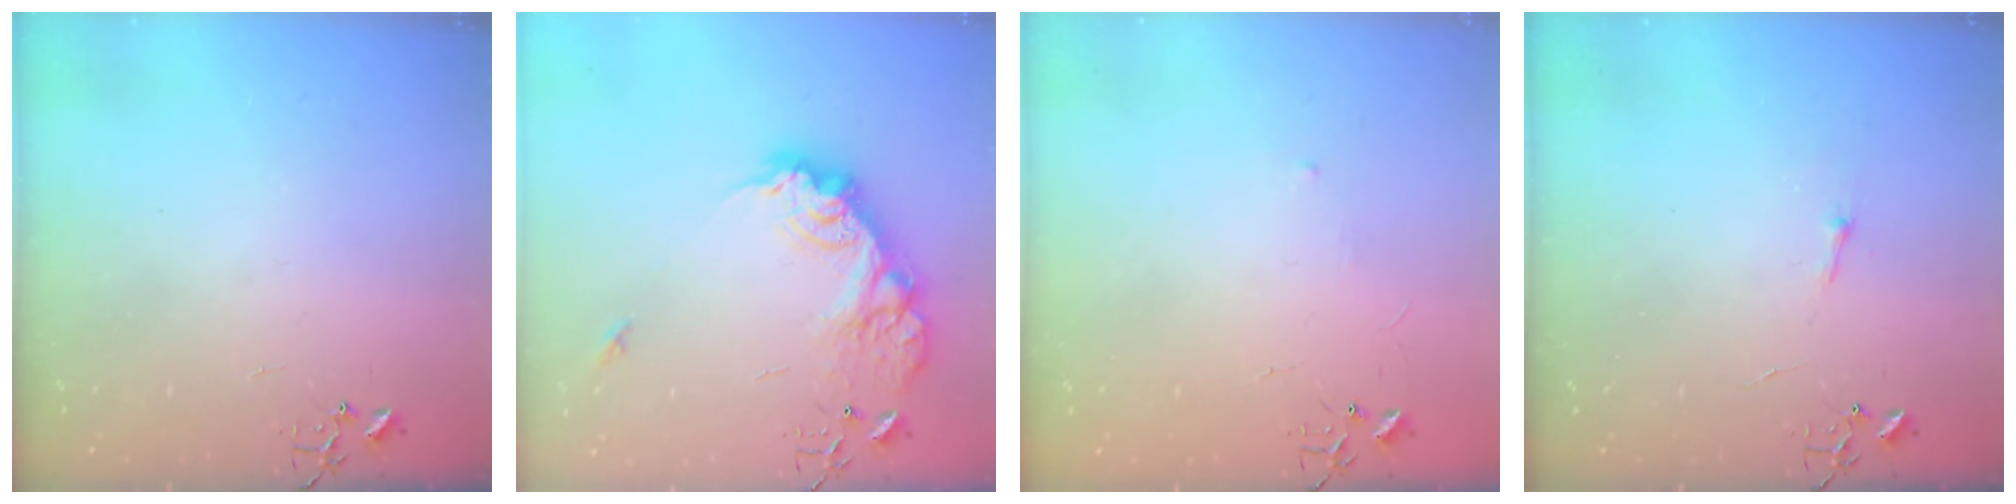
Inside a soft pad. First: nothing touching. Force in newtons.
{"total": 20.9, "press": 20.8, "slide": 1.3}
{"total": 2.9, "press": 2.9, "slide": 0.4}
{"total": 3.1, "press": 3.1, "slide": 0.4}